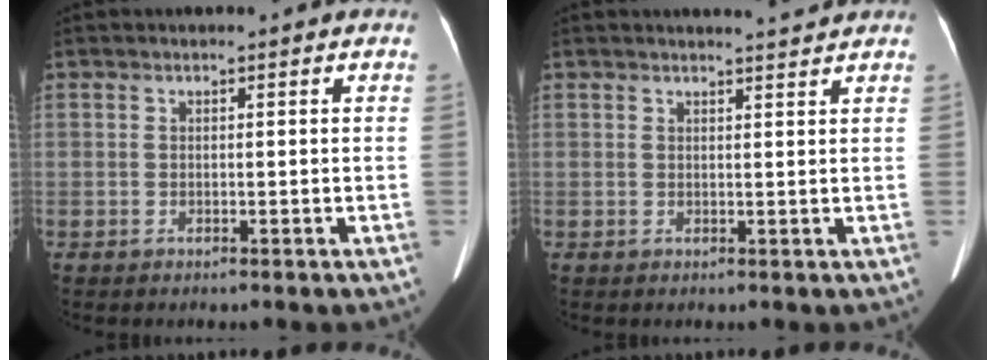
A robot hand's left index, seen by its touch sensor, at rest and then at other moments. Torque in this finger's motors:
{"motor_torque": [0.00, -0.31, -0.03, 0.01]}